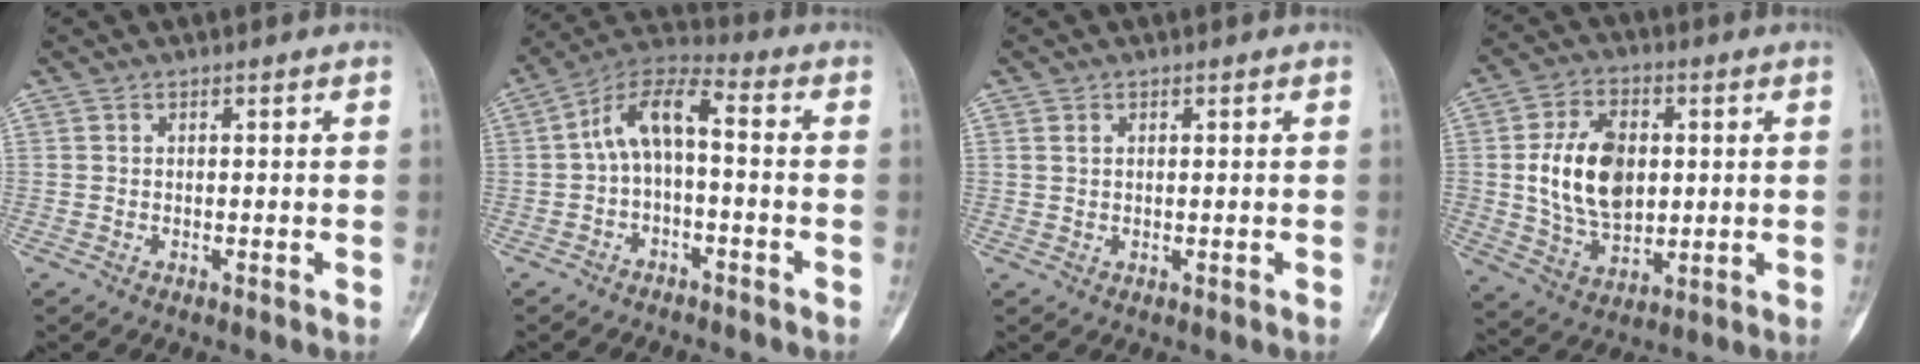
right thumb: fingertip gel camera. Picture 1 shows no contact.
{"total": 8.9, "force": [-0.8, 4.2, 7.8], "torque": [-0.139, 0.051, -0.023]}
{"total": 1.0, "force": [0.5, 0.7, 0.6], "torque": [-0.008, 0.000, 0.011]}
{"total": 14.3, "force": [1.6, 9.4, 10.7], "torque": [-0.166, -0.006, 0.034]}